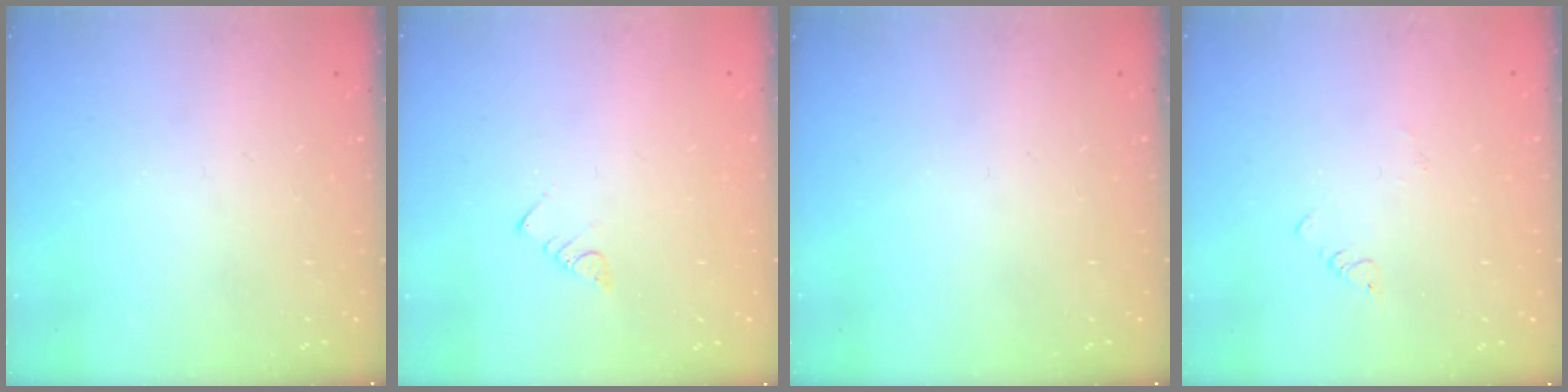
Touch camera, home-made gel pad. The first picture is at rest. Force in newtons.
{"total": 2.5, "press": 2.5, "slide": 0.5}
{"total": 0.0}
{"total": 2.1, "press": 2.1, "slide": 0.3}